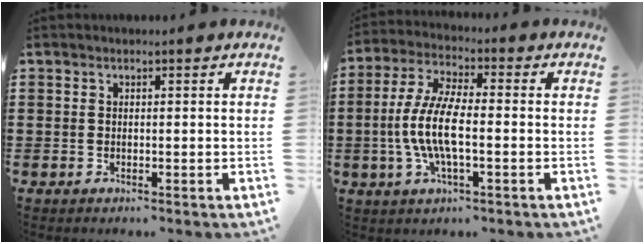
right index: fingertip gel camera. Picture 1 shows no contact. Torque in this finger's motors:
{"motor_torque": [2.14, 0.00, 1.06, 0.21]}